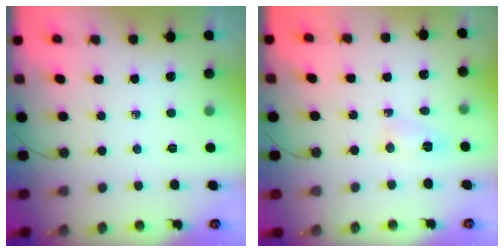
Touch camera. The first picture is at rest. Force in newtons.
{"total": 2.9, "press": 2.7, "slide": 1.0}